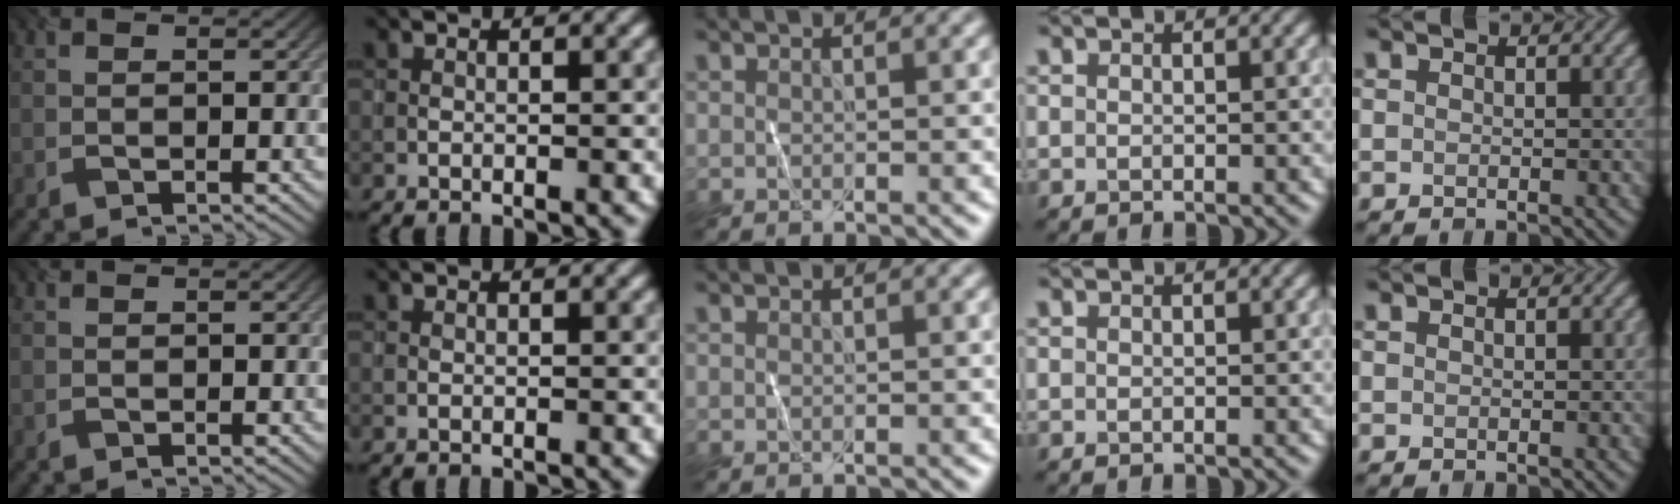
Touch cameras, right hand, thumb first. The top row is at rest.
{"index": {"total": 0.5, "force": [0.5, -0.1, -0.2], "torque": [0.004, 0.000, 0.008]}}